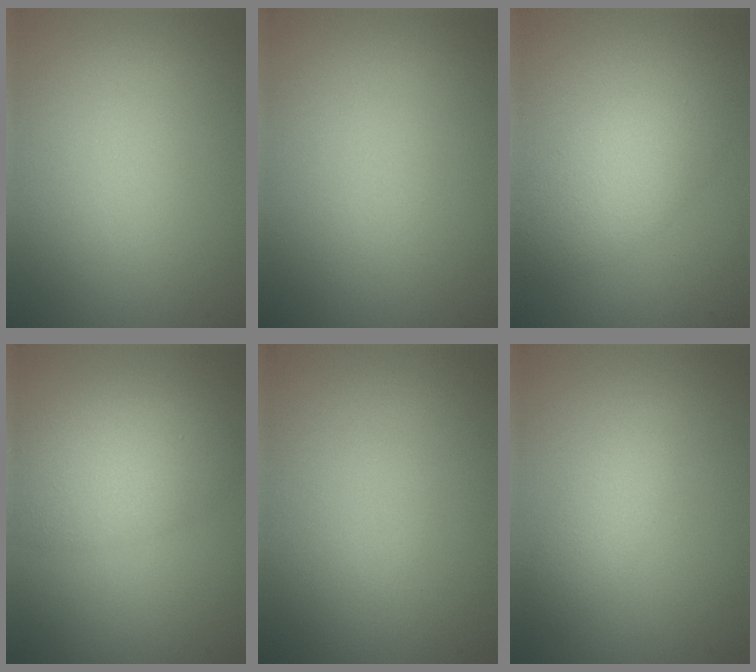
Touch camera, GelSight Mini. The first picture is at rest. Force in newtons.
{"total": 0.0}
{"total": 4.2, "press": 4.2, "slide": 0.1}
{"total": 4.7, "press": 4.7, "slide": 0.1}
{"total": 0.0}
{"total": 2.1, "press": 2.1, "slide": 0.1}